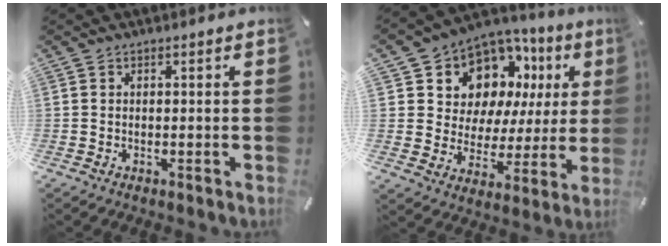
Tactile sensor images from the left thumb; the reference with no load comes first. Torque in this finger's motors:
{"motor_torque": [2.46, 2.55, 2.01, -0.76, 0.12]}